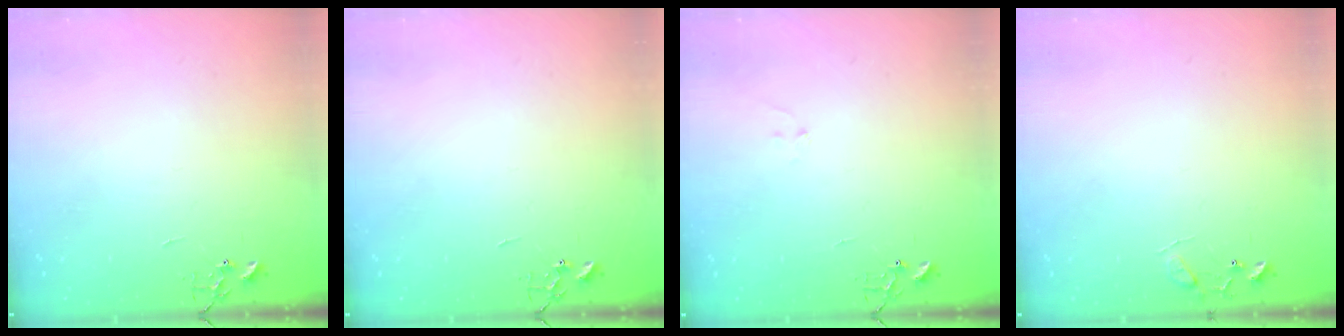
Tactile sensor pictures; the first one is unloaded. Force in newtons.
{"total": 0.0}
{"total": 7.0, "press": 7.0, "slide": 0.7}
{"total": 8.0, "press": 8.0, "slide": 0.5}